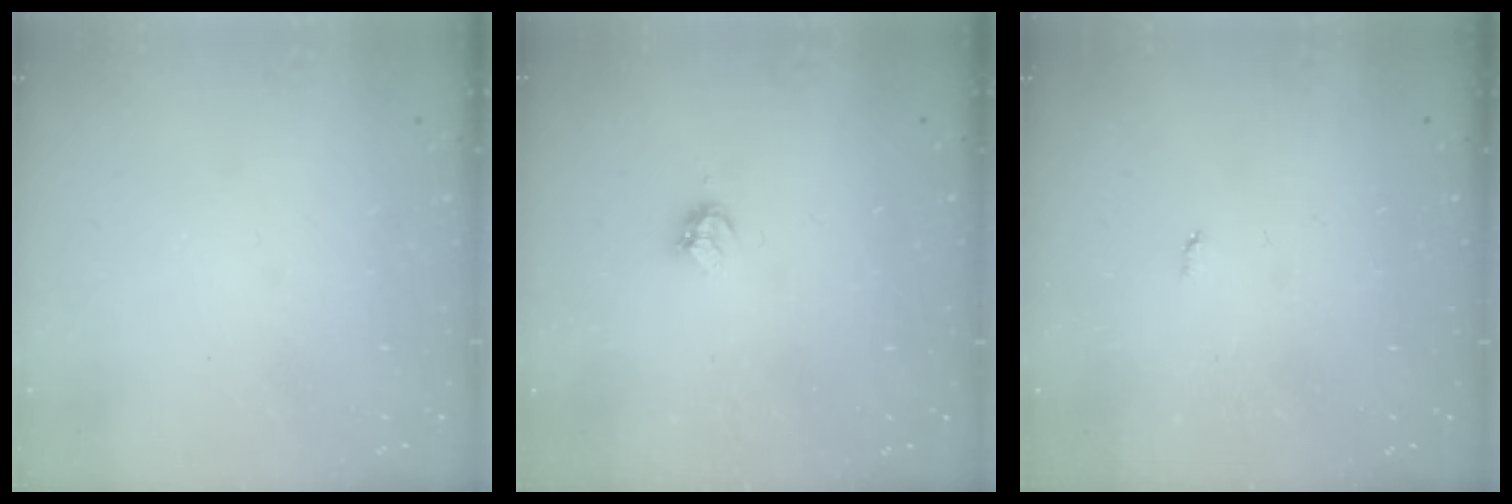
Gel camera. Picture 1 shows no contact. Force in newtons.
{"total": 3.6, "press": 3.6, "slide": 0.7}
{"total": 2.1, "press": 2.1, "slide": 0.4}